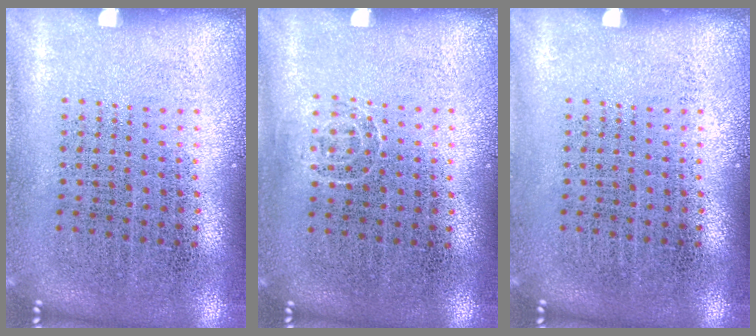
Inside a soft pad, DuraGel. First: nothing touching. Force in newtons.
{"total": 0.6, "press": 0.4, "slide": 0.4}
{"total": 0.0}